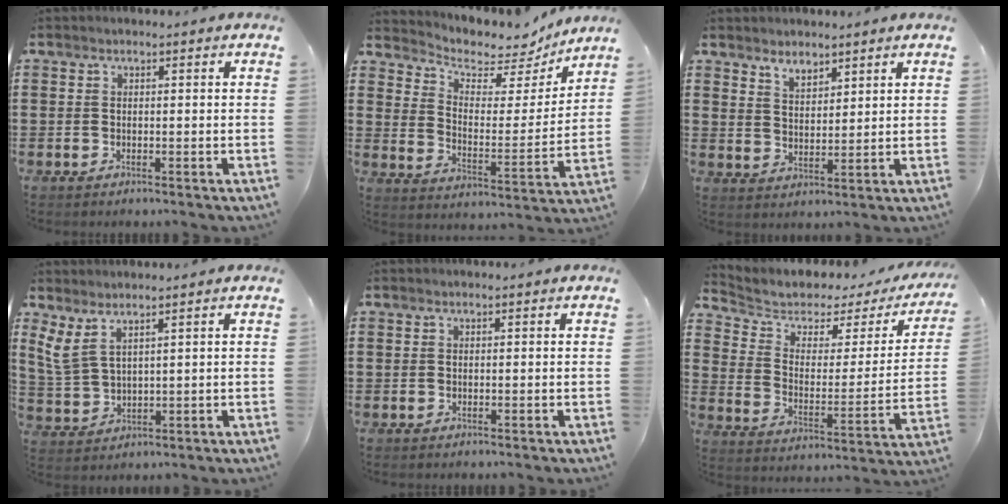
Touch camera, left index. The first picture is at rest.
{"total": 5.0, "force": [4.4, 2.2, 0.8], "torque": [-0.038, -0.039, 0.071]}
{"total": 3.5, "force": [3.1, 1.4, 0.4], "torque": [-0.020, -0.001, 0.059]}
{"total": 4.3, "force": [2.8, 1.5, 2.9], "torque": [-0.075, -0.007, 0.050]}
{"total": 0.0}
{"total": 4.0, "force": [3.2, 2.2, 0.9], "torque": [-0.048, -0.023, 0.049]}